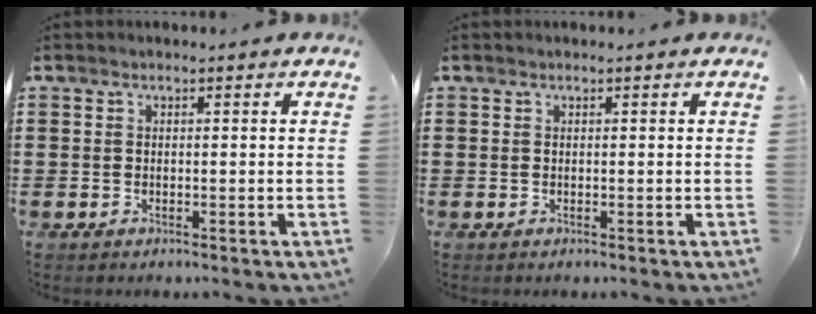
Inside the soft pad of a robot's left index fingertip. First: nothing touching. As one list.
[{"total": 0.0}]